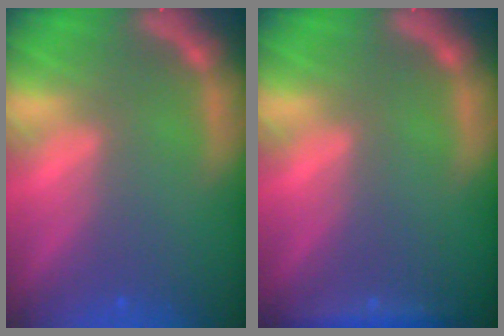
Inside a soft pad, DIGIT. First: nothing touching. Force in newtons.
{"total": 1.9}